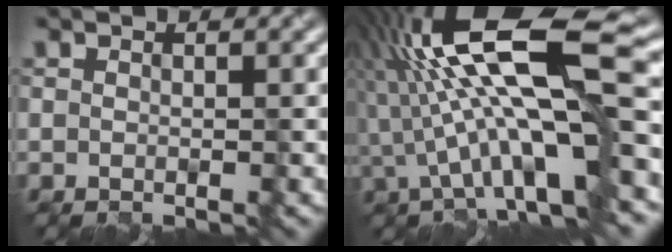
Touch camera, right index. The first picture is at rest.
{"total": 13.9, "force": [0.6, 3.5, 13.4], "torque": [-0.223, 0.027, 0.004]}